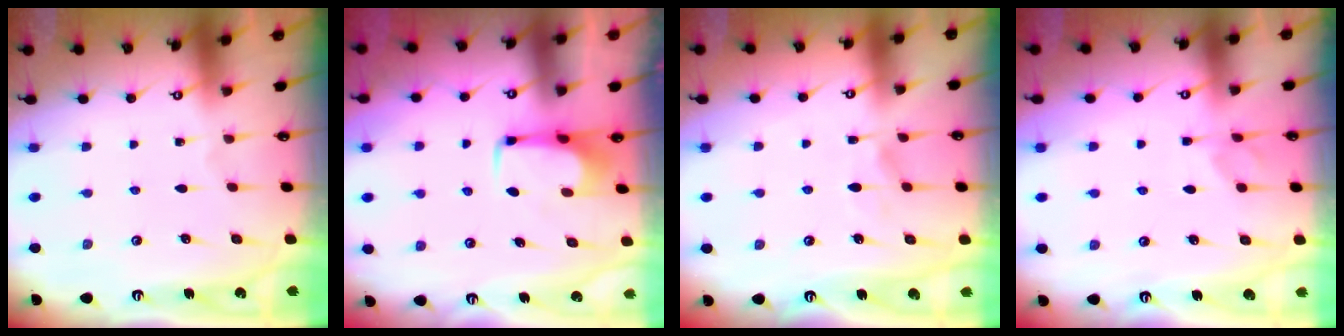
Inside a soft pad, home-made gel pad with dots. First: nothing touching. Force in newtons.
{"total": 1.6, "press": 1.5, "slide": 0.5}
{"total": 5.6, "press": 5.6, "slide": 0.5}
{"total": 0.9, "press": 0.7, "slide": 0.6}